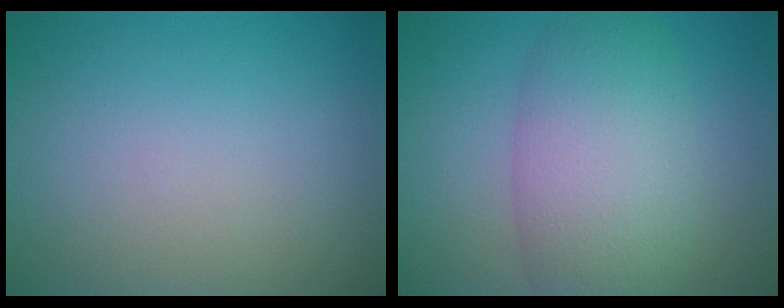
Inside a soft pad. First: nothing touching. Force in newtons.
{"total": 7.4, "press": 7.4, "slide": 0.2}